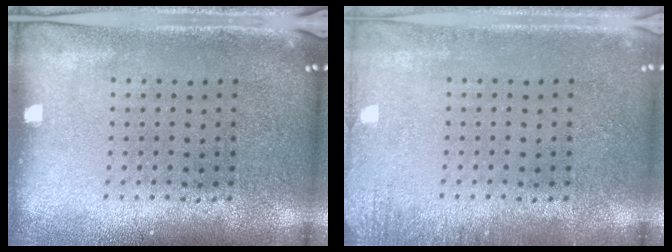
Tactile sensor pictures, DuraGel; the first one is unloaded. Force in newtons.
{"total": 1.4, "press": 1.4, "slide": 0.2}